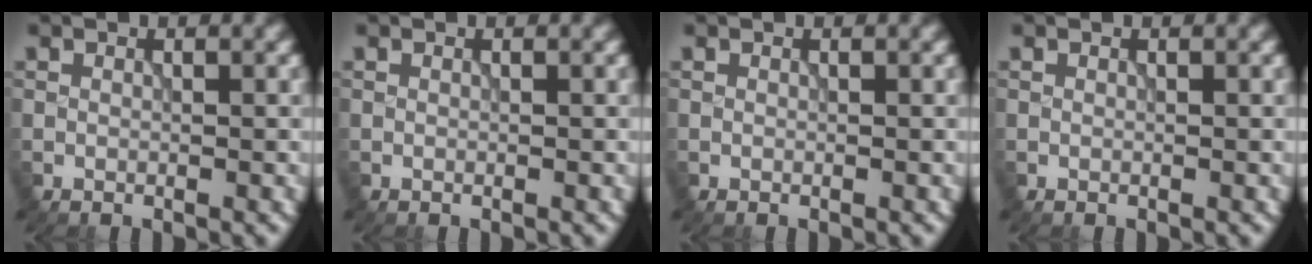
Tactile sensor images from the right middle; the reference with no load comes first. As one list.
[{"total": 0.0}, {"total": 0.0}, {"total": 0.0}]